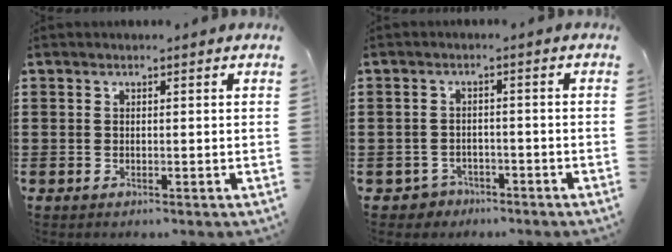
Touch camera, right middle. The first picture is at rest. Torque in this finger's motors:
{"motor_torque": [0.15, 0.26, 0.07, -0.01]}